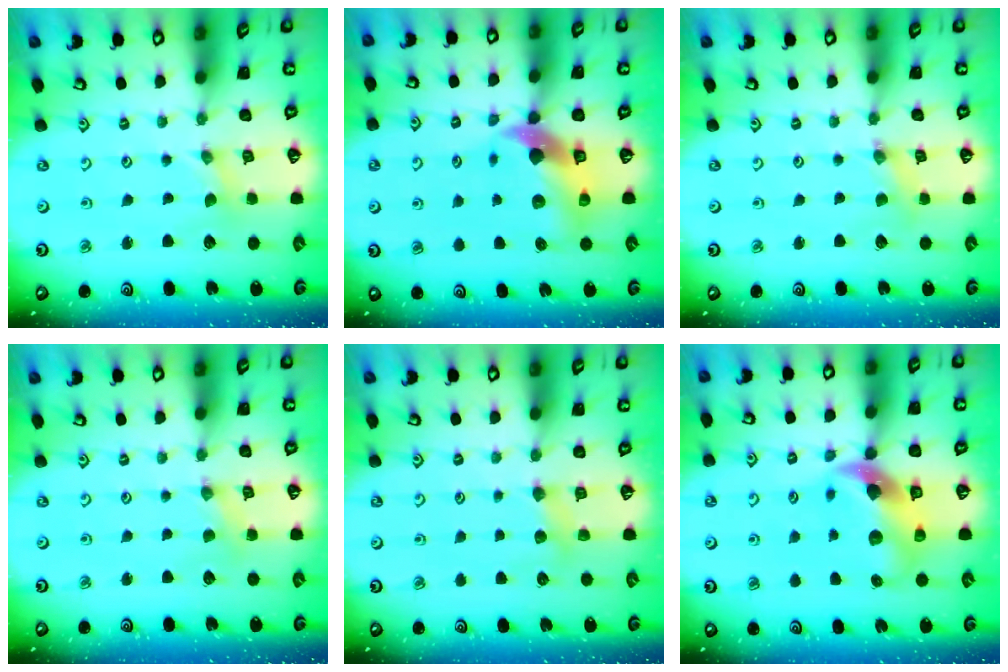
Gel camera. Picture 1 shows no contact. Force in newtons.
{"total": 11.8, "press": 11.6, "slide": 1.7}
{"total": 1.7, "press": 1.7, "slide": 0.2}
{"total": 2.4, "press": 2.4, "slide": 0.3}
{"total": 5.1, "press": 5.0, "slide": 0.7}
{"total": 11.6, "press": 11.5, "slide": 1.9}